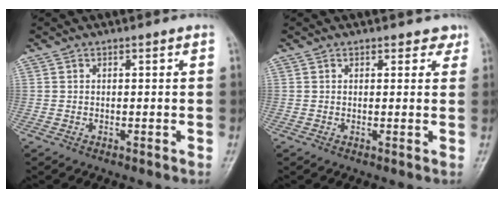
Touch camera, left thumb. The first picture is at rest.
{"total": 2.0, "force": [1.5, 1.3, 0.4], "torque": [0.018, -0.006, 0.011]}